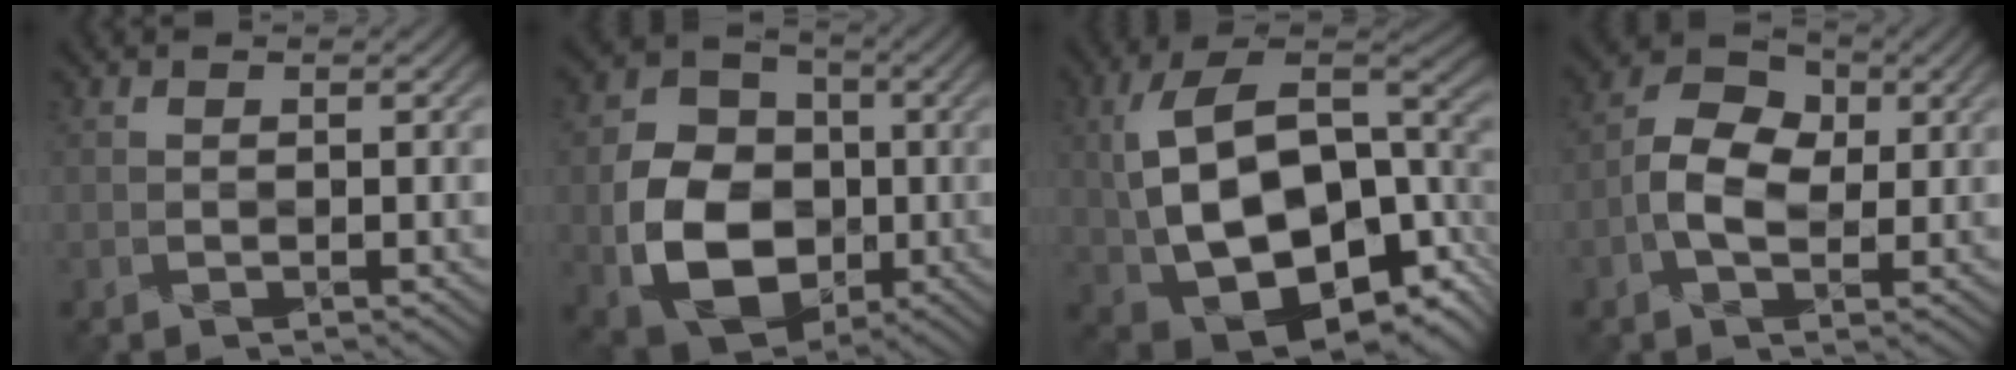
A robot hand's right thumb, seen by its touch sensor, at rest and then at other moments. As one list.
[{"total": 11.8, "force": [-2.0, 9.4, 6.9], "torque": [-0.154, -0.006, -0.044]}, {"total": 16.1, "force": [-1.3, 9.3, 13.1], "torque": [-0.267, -0.002, -0.004]}, {"total": 5.3, "force": [-0.1, 3.4, 4.0], "torque": [-0.081, 0.018, -0.015]}]